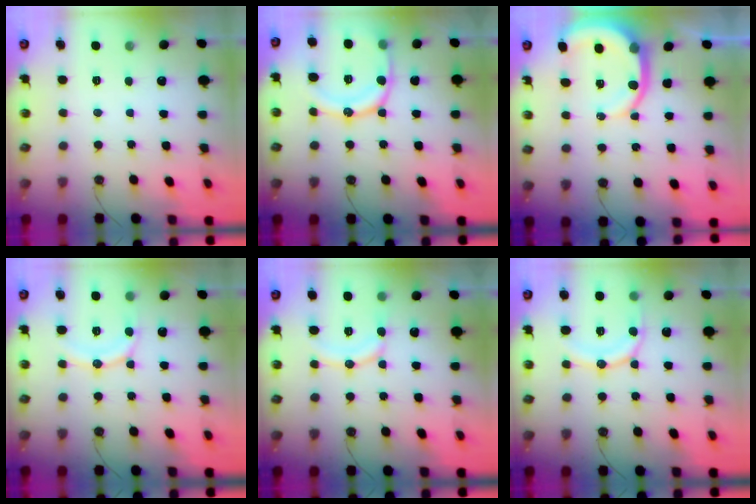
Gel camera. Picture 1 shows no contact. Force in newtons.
{"total": 15.4, "press": 15.4, "slide": 0.7}
{"total": 10.7, "press": 10.6, "slide": 1.5}
{"total": 11.9, "press": 11.8, "slide": 1.3}
{"total": 10.9, "press": 10.8, "slide": 0.7}
{"total": 12.9, "press": 12.8, "slide": 1.4}